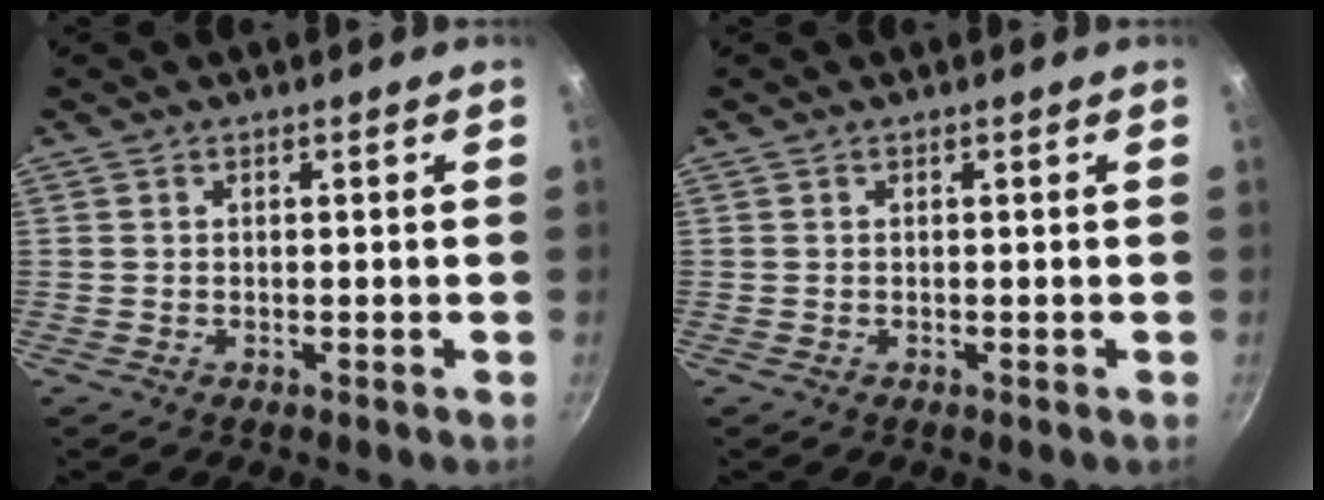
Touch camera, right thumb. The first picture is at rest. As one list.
[{"total": 0.0}]